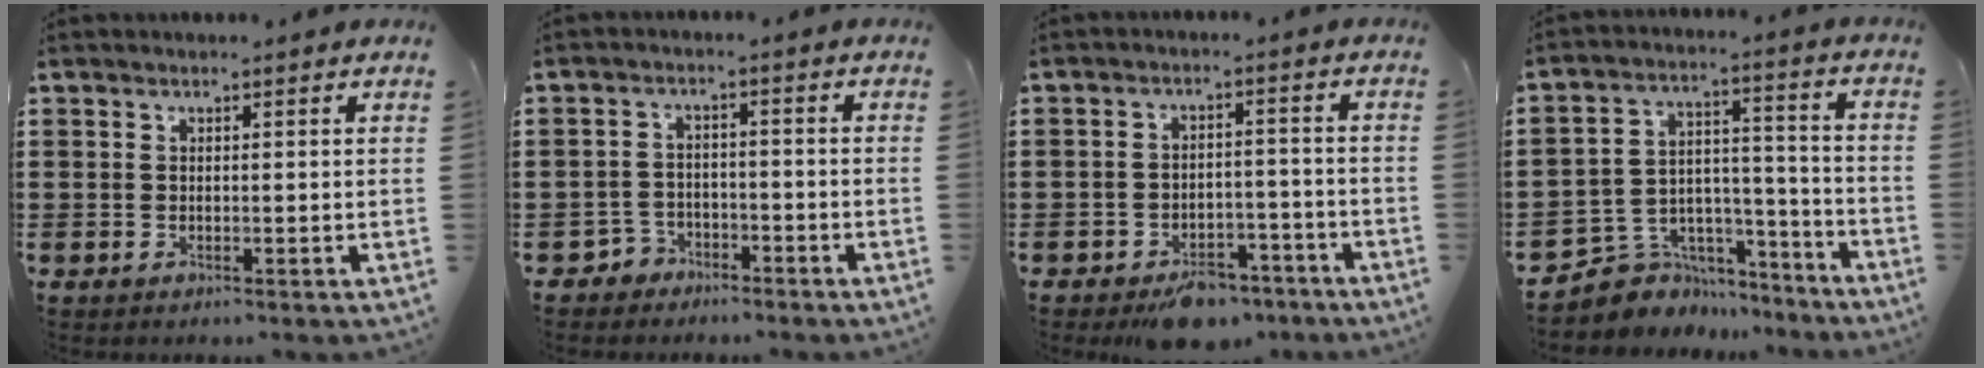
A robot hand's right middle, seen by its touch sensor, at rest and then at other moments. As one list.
[{"total": 3.0, "force": [-2.7, 1.2, 0.1], "torque": [-0.021, -0.003, -0.060]}, {"total": 5.2, "force": [-4.5, 1.8, 1.8], "torque": [-0.027, 0.011, -0.085]}, {"total": 5.5, "force": [-4.5, 3.2, 0.2], "torque": [-0.021, 0.005, -0.088]}]